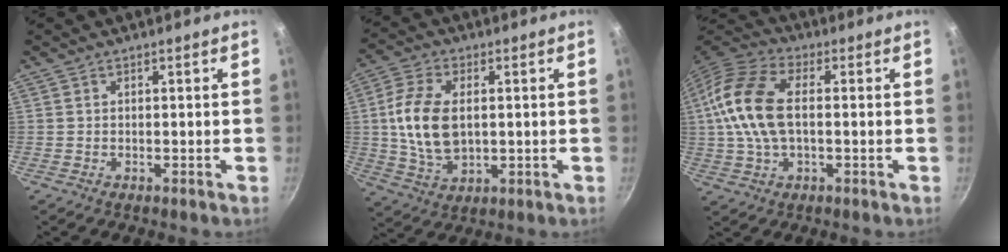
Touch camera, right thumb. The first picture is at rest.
{"total": 12.3, "force": [1.0, 7.4, 9.7], "torque": [-0.186, 0.001, 0.023]}
{"total": 14.8, "force": [0.7, 8.4, 12.2], "torque": [-0.242, 0.030, -0.002]}